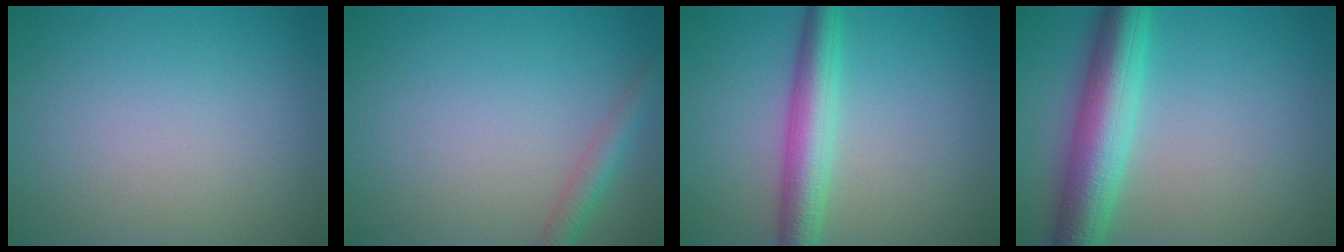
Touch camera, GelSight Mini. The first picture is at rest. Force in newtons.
{"total": 2.2, "press": 2.2, "slide": 0.1}
{"total": 4.7, "press": 4.7, "slide": 0.1}
{"total": 7.0, "press": 7.0, "slide": 0.1}